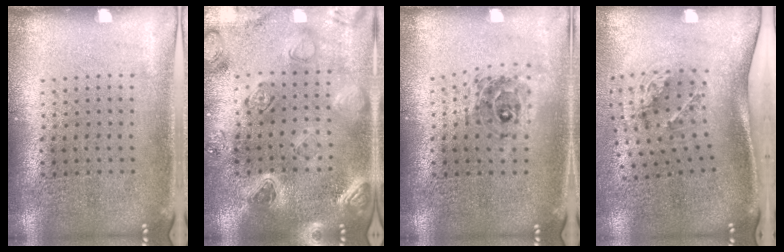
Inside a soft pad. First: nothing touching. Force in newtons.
{"total": 2.2, "press": 2.2, "slide": 0.5}
{"total": 0.7, "press": 0.7, "slide": 0.1}
{"total": 2.0, "press": 1.3, "slide": 1.5}